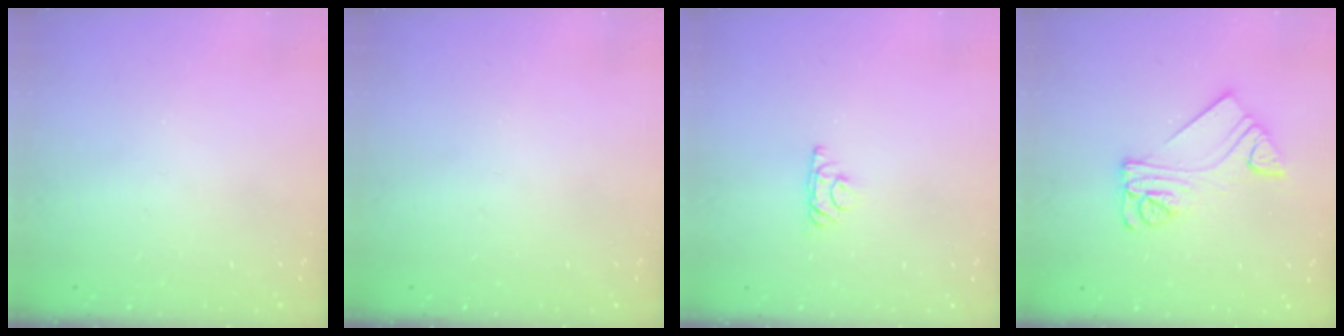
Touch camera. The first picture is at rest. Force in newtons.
{"total": 0.0}
{"total": 4.3, "press": 4.3, "slide": 0.7}
{"total": 11.1, "press": 11.1, "slide": 1.1}